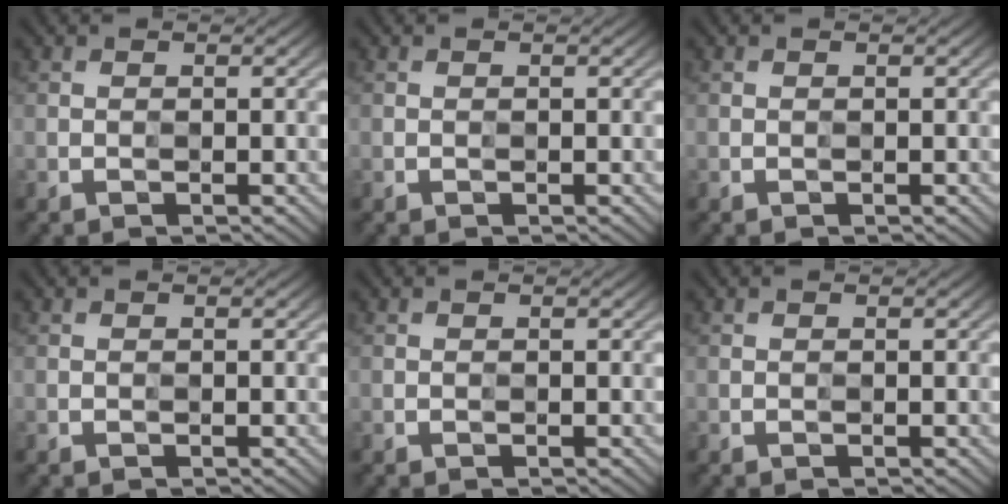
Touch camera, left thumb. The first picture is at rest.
{"total": 0.0}
{"total": 0.0}
{"total": 0.0}
{"total": 0.0}
{"total": 0.0}